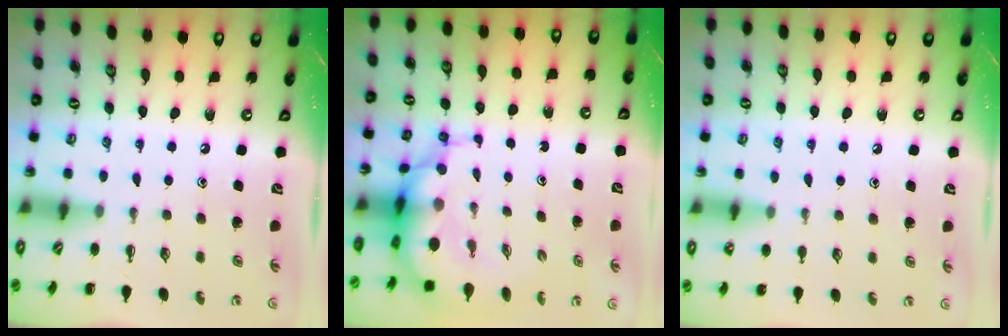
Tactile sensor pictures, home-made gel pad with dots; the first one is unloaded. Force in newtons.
{"total": 9.2, "press": 8.8, "slide": 2.7}
{"total": 4.9, "press": 4.6, "slide": 1.8}